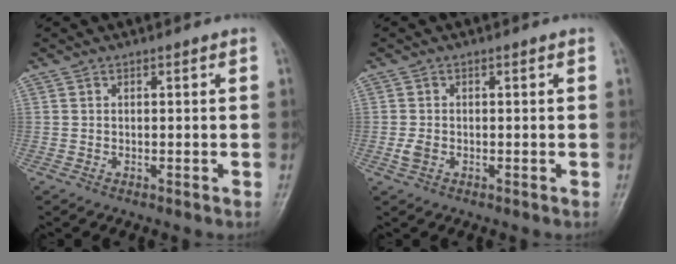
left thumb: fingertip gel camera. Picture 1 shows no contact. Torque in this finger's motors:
{"motor_torque": [-0.23, 0.40, 0.39, 0.14, 0.00]}